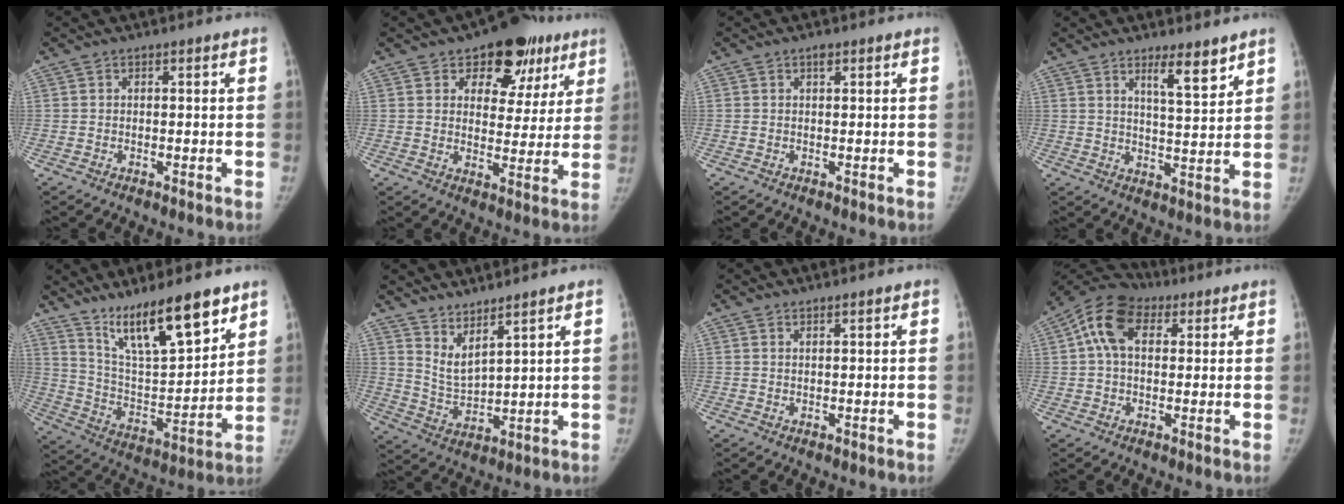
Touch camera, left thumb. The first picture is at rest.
{"total": 14.7, "force": [8.3, 9.0, 8.1], "torque": [-0.038, -0.020, 0.112]}
{"total": 0.9, "force": [0.6, 0.4, 0.5], "torque": [-0.001, 0.000, 0.010]}
{"total": 6.5, "force": [4.6, 1.3, 4.4], "torque": [-0.059, -0.040, 0.074]}
{"total": 18.4, "force": [13.0, 4.8, 12.1], "torque": [-0.166, -0.072, 0.236]}
{"total": 6.7, "force": [5.5, 1.1, 3.7], "torque": [-0.071, -0.058, 0.120]}
{"total": 0.8, "force": [0.8, -0.1, 0.4], "torque": [-0.005, -0.007, 0.015]}
{"total": 11.0, "force": [3.4, 7.2, 7.5], "torque": [-0.127, 0.028, 0.048]}